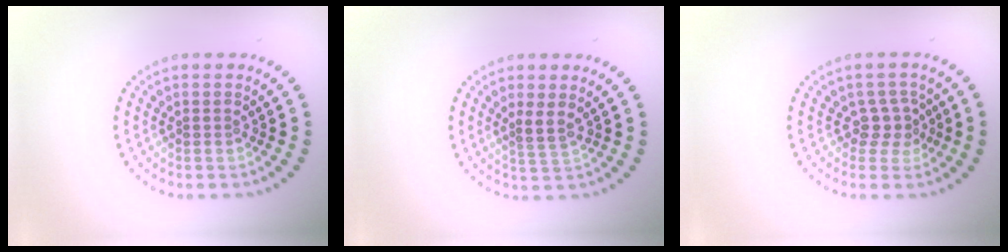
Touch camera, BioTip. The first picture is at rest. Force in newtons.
{"total": 1.6, "press": 1.2, "slide": 1.1}
{"total": 2.1, "press": 1.6, "slide": 1.4}